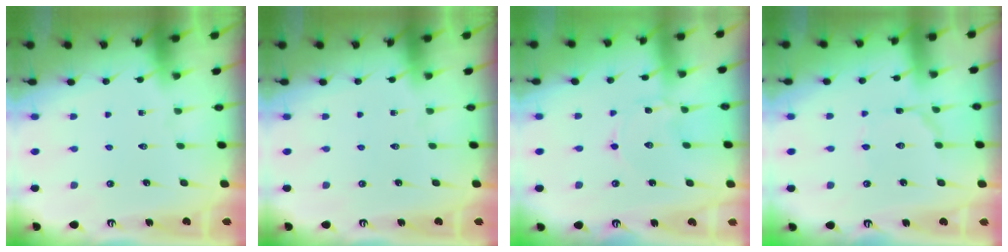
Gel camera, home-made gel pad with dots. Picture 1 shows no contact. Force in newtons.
{"total": 0.0}
{"total": 1.4, "press": 1.4, "slide": 0.1}
{"total": 2.2, "press": 2.2, "slide": 0.2}